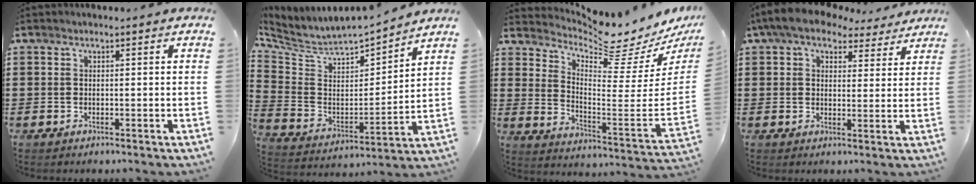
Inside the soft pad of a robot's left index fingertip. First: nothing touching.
{"total": 4.7, "force": [3.9, 2.2, 1.3], "torque": [-0.056, -0.039, 0.061]}
{"total": 6.2, "force": [6.0, 0.1, 1.7], "torque": [-0.045, -0.075, 0.092]}
{"total": 6.4, "force": [5.1, 2.4, 3.0], "torque": [-0.078, -0.005, 0.094]}